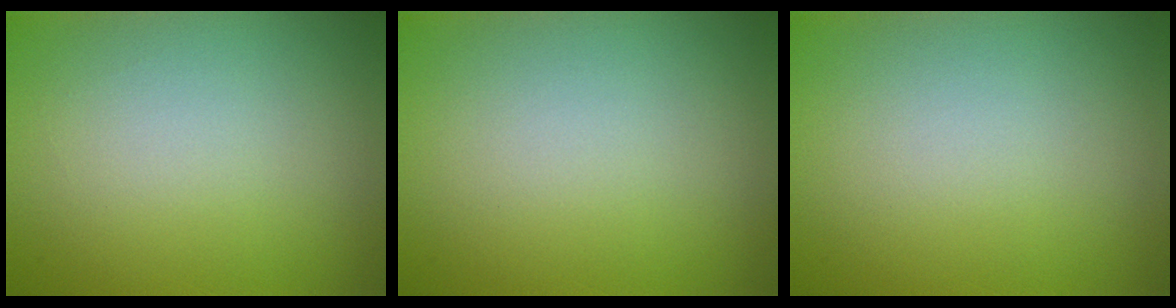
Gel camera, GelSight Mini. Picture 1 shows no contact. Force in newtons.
{"total": 0.0}
{"total": 0.0}